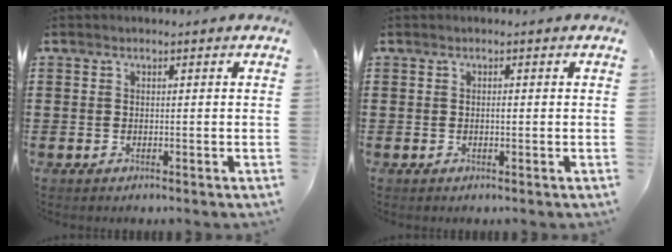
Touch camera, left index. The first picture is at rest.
{"total": 0.7, "force": [0.1, 0.0, 0.7], "torque": [-0.015, -0.005, 0.003]}